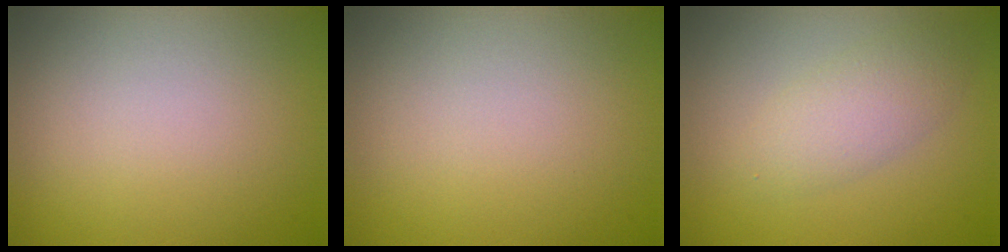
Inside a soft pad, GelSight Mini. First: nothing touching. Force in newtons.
{"total": 0.0}
{"total": 2.8, "press": 2.8, "slide": 0.1}